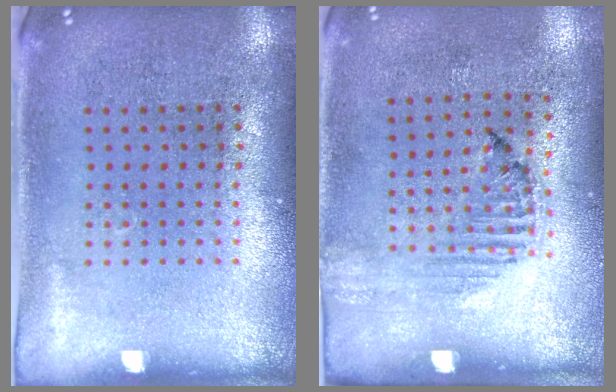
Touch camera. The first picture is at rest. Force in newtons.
{"total": 1.2, "press": 1.2, "slide": 0.4}